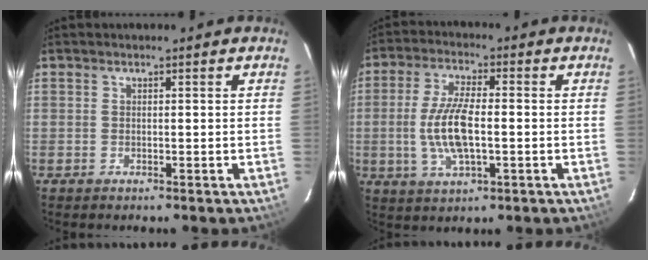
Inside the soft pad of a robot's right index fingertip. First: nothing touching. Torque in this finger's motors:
{"motor_torque": [0.91, -0.47, 0.39, 0.10]}